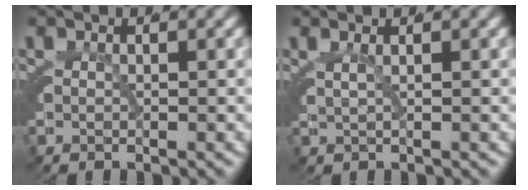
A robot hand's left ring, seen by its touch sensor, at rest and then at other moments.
{"total": 1.3, "force": [0.9, -0.7, 0.7], "torque": [-0.009, 0.001, 0.019]}